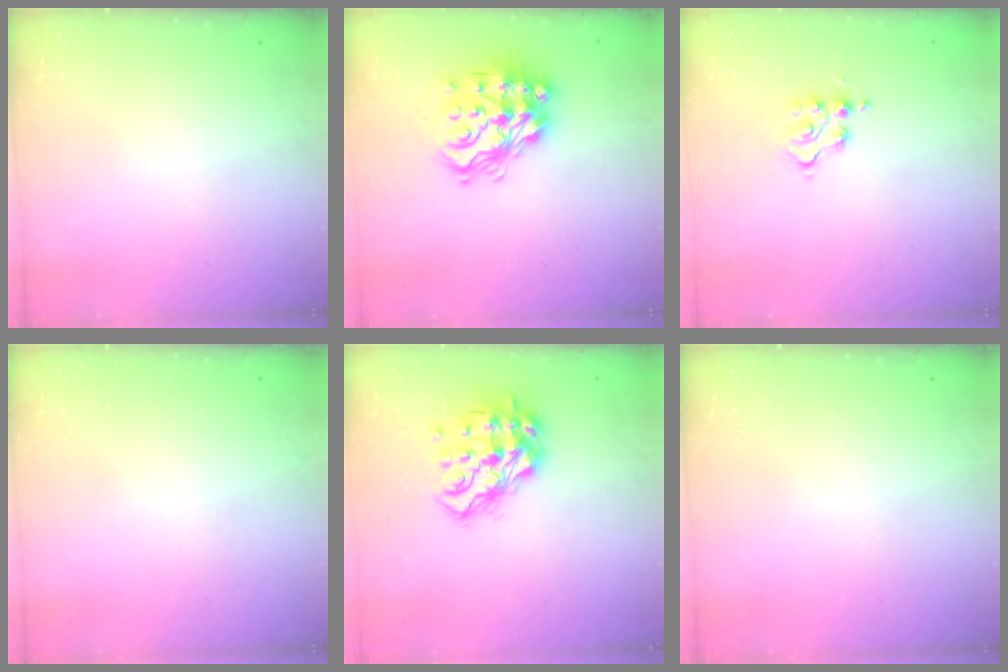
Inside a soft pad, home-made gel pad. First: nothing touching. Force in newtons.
{"total": 18.4, "press": 18.4, "slide": 1.5}
{"total": 4.6, "press": 4.6, "slide": 0.2}
{"total": 0.0}
{"total": 14.6, "press": 14.5, "slide": 1.7}
{"total": 0.0}